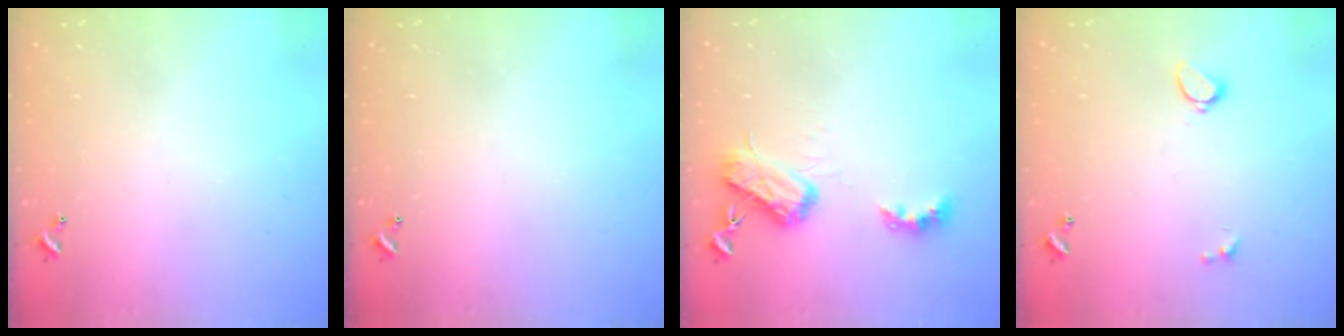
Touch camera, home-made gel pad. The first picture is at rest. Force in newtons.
{"total": 0.0}
{"total": 5.3, "press": 5.2, "slide": 0.8}
{"total": 1.7, "press": 1.6, "slide": 0.5}